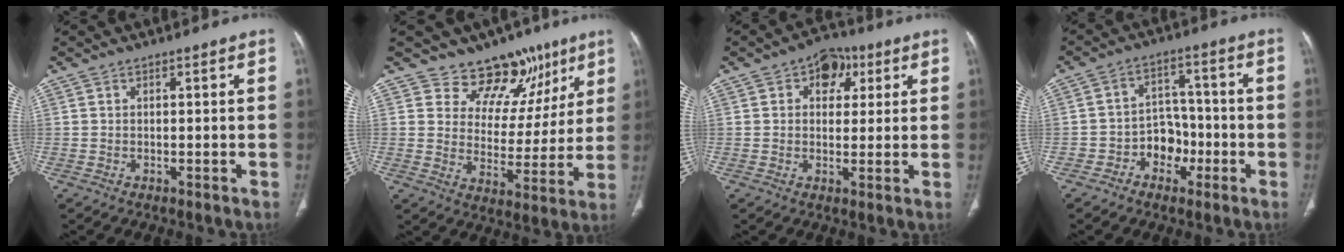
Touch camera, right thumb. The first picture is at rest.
{"total": 12.9, "force": [9.3, 7.9, 4.1], "torque": [-0.003, -0.055, 0.135]}
{"total": 7.0, "force": [2.8, 5.2, 3.8], "torque": [-0.012, -0.001, 0.032]}
{"total": 6.9, "force": [-2.9, 5.5, 3.0], "torque": [-0.005, 0.041, -0.049]}